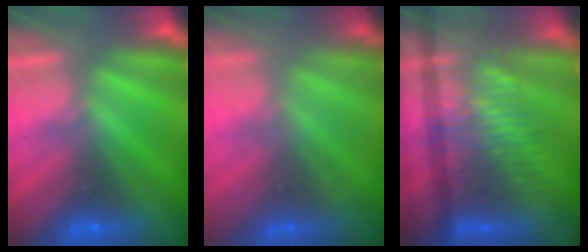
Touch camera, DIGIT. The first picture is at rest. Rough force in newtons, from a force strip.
{"total": 1.7}
{"total": 3.4}